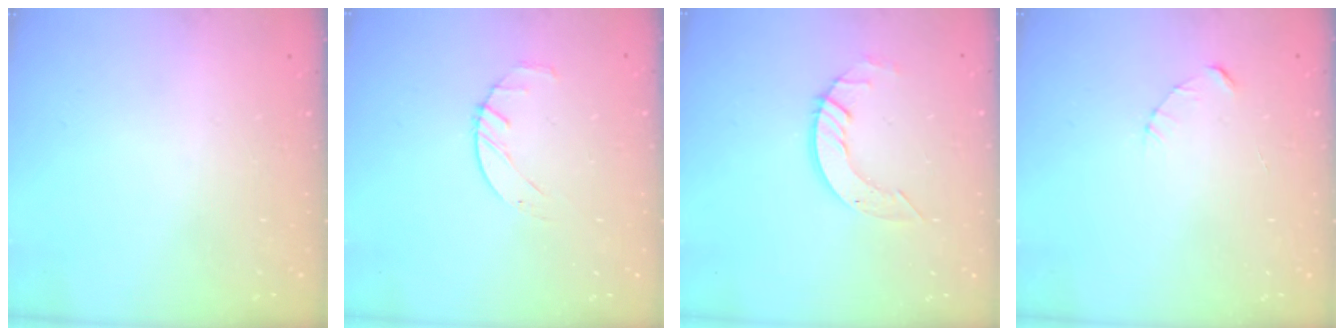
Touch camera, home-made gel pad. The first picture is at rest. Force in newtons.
{"total": 2.5, "press": 2.5, "slide": 0.4}
{"total": 6.1, "press": 6.1, "slide": 0.5}
{"total": 2.3, "press": 2.3, "slide": 0.3}